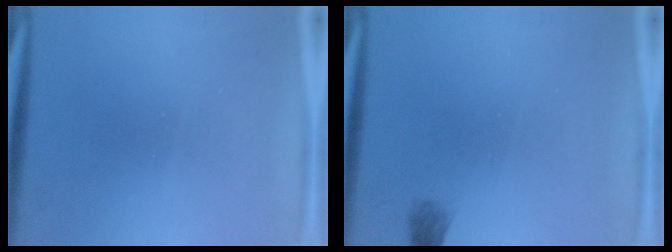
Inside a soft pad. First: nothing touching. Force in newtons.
{"total": 1.1}